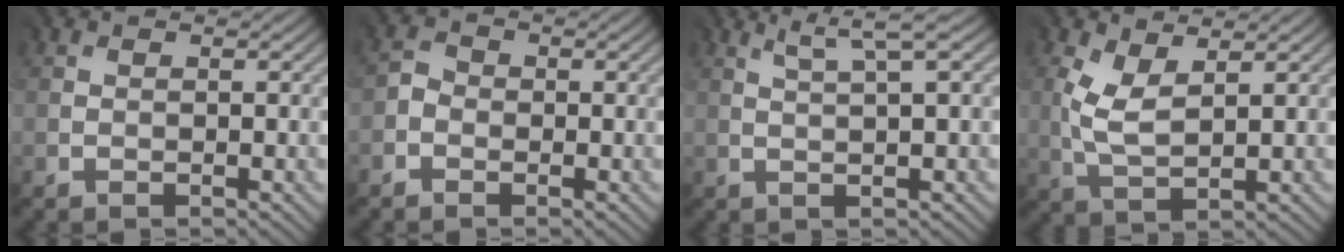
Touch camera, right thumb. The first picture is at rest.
{"total": 1.6, "force": [-1.2, 1.0, 0.0], "torque": [-0.002, 0.000, -0.030]}
{"total": 3.0, "force": [1.5, -0.4, 2.6], "torque": [-0.046, 0.008, 0.034]}
{"total": 4.4, "force": [1.6, 1.8, 3.7], "torque": [-0.099, -0.001, 0.037]}